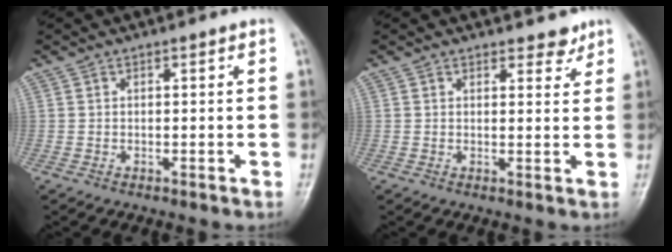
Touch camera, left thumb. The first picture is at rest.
{"total": 2.6, "force": [2.1, 1.2, 0.7], "torque": [0.009, -0.014, 0.026]}